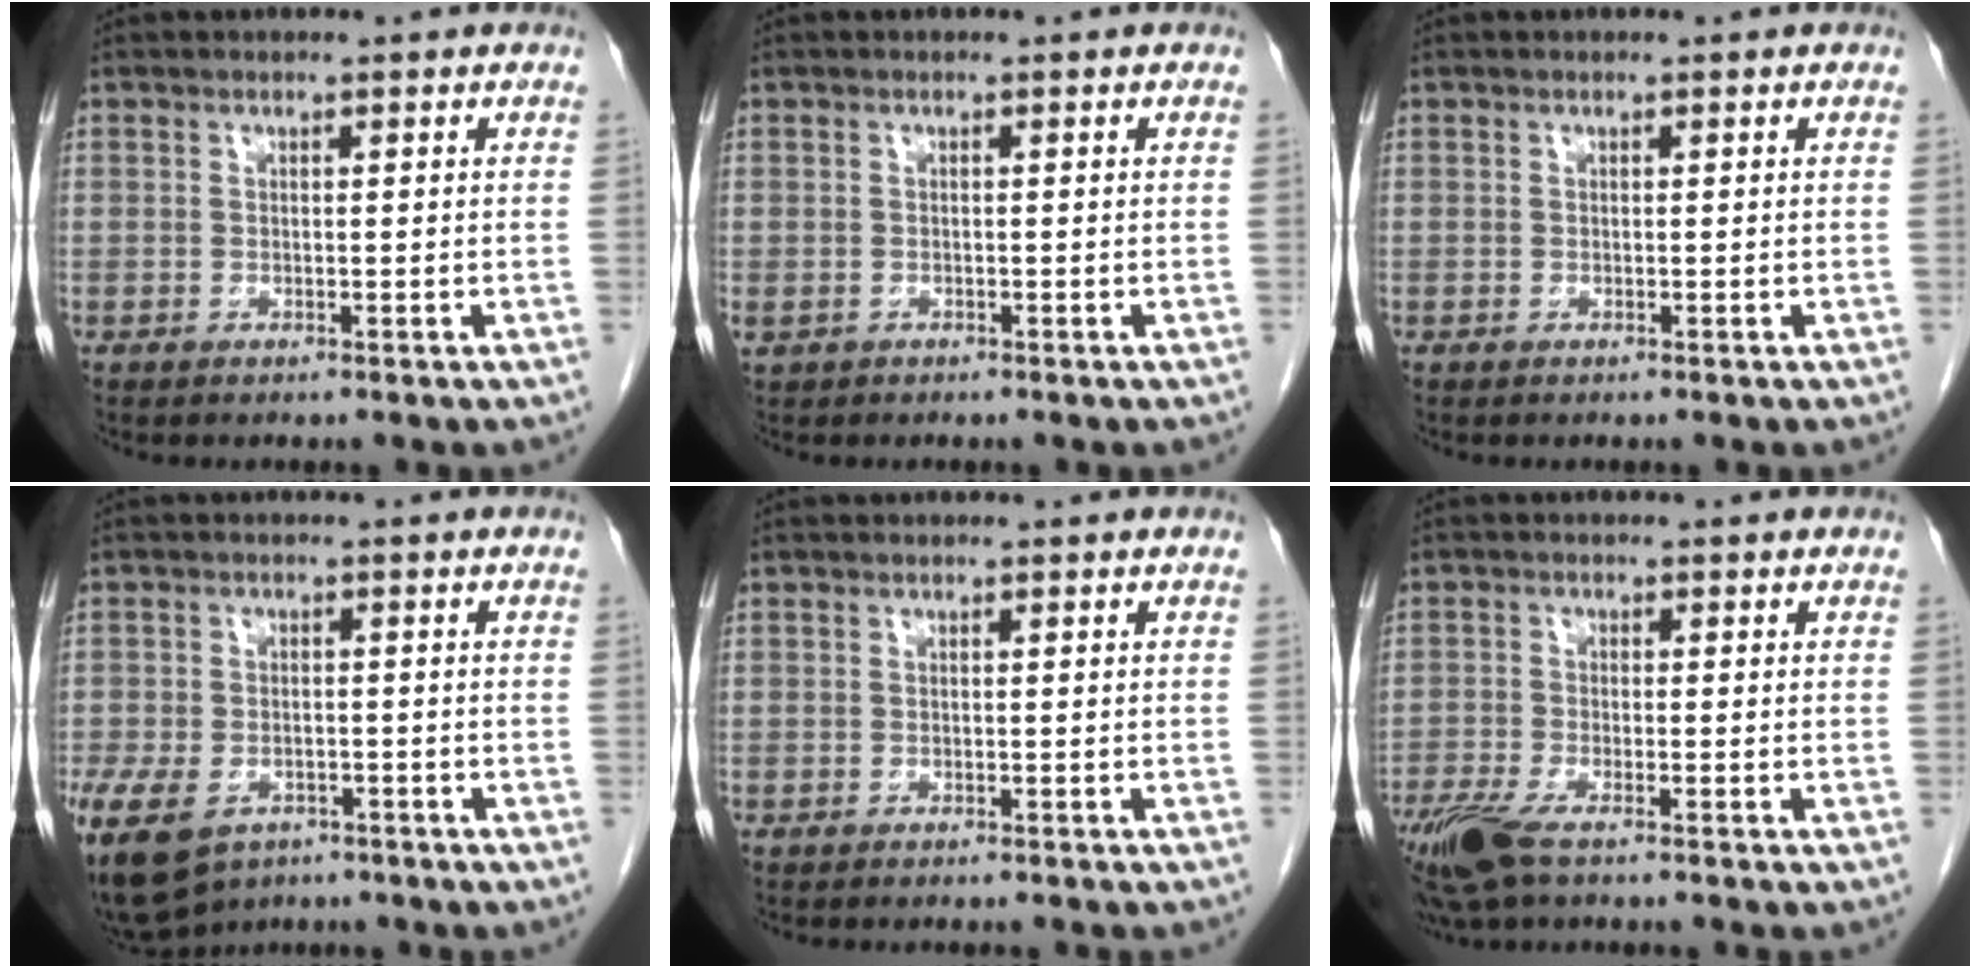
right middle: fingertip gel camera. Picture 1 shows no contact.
{"total": 1.1, "force": [-0.4, 0.9, 0.4], "torque": [-0.012, 0.002, -0.001]}
{"total": 0.0}
{"total": 16.8, "force": [-9.2, 11.2, 8.4], "torque": [-0.248, -0.022, -0.136]}
{"total": 3.6, "force": [-3.3, 0.6, 1.4], "torque": [-0.019, -0.005, -0.040]}
{"total": 7.1, "force": [-5.2, 1.4, 4.6], "torque": [-0.093, -0.017, -0.098]}